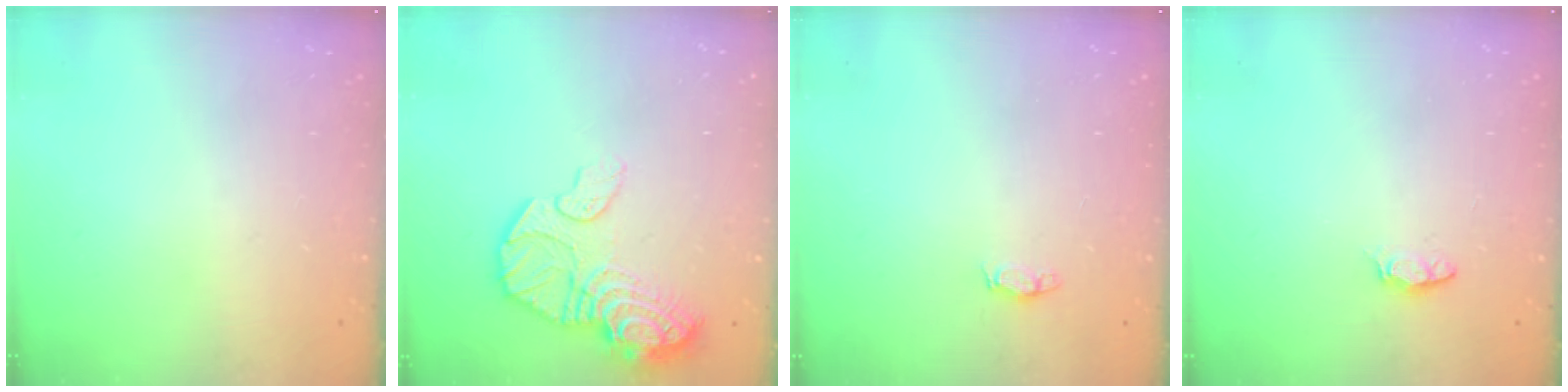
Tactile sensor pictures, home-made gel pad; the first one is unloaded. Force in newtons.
{"total": 16.0, "press": 16.0, "slide": 1.3}
{"total": 2.8, "press": 2.8, "slide": 0.4}
{"total": 4.0, "press": 4.0, "slide": 0.4}